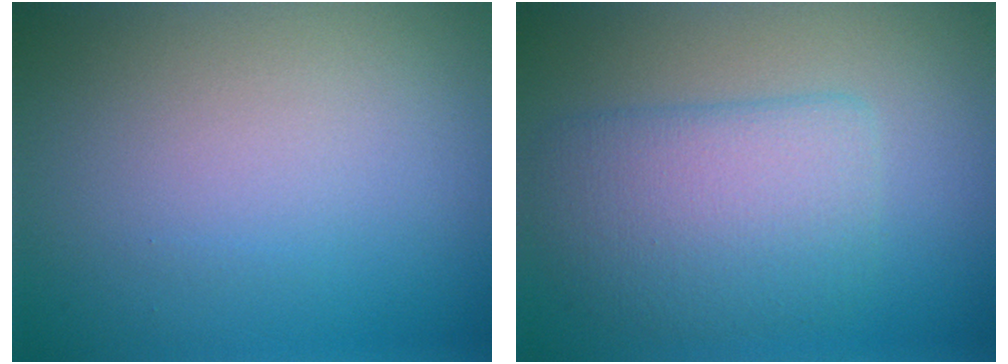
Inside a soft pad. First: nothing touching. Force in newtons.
{"total": 4.9, "press": 4.9, "slide": 0.2}